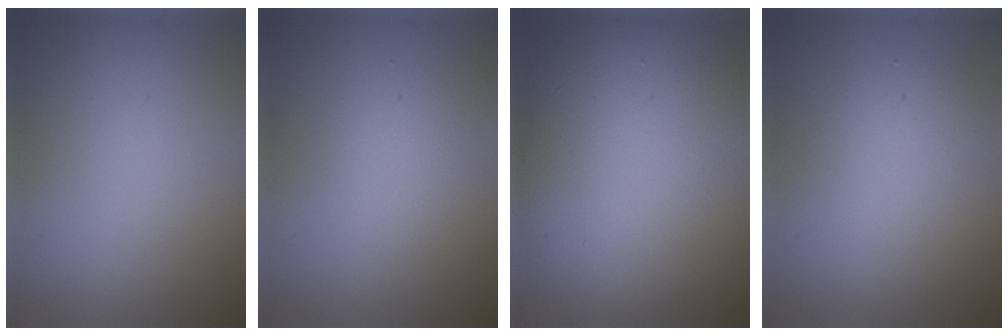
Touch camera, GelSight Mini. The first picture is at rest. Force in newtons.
{"total": 2.2, "press": 2.1, "slide": 0.2}
{"total": 14.7, "press": 14.6, "slide": 1.5}
{"total": 3.7, "press": 3.7, "slide": 0.2}